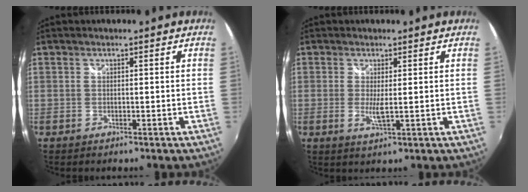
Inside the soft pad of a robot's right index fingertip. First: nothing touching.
{"total": 2.7, "force": [-0.1, 0.3, 2.7], "torque": [-0.053, -0.009, -0.003]}